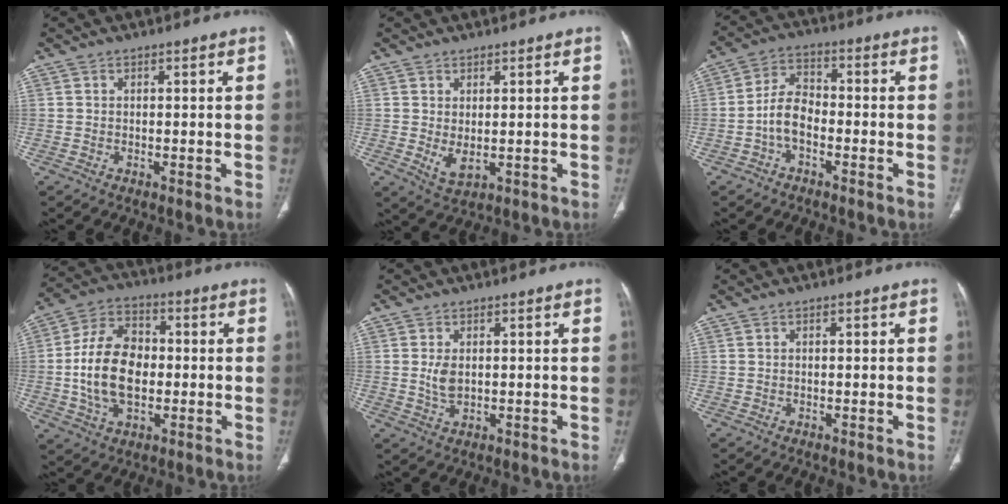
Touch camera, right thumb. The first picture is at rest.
{"total": 3.6, "force": [0.2, 1.9, 3.1], "torque": [-0.050, -0.010, 0.015]}
{"total": 6.6, "force": [-2.3, 4.0, 4.7], "torque": [-0.082, 0.028, -0.053]}
{"total": 15.2, "force": [-1.1, 9.9, 11.4], "torque": [-0.201, 0.021, -0.019]}
{"total": 3.2, "force": [0.4, 1.9, 2.6], "torque": [-0.053, -0.008, 0.013]}
{"total": 0.6, "force": [0.1, 0.3, 0.5], "torque": [-0.009, 0.003, 0.004]}